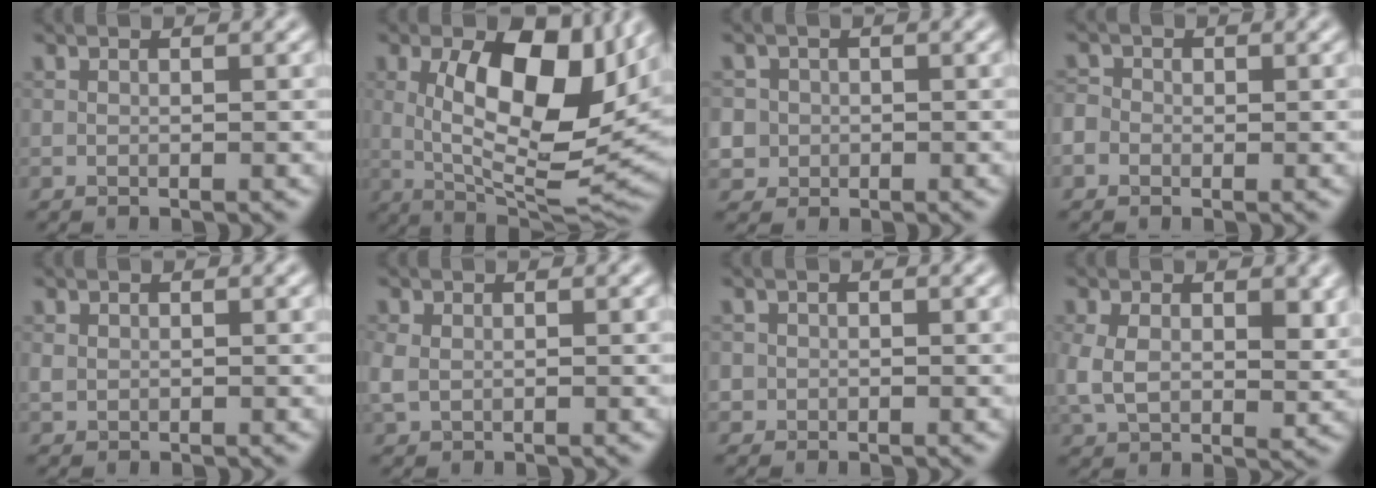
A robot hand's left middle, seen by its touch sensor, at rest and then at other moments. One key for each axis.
{"total": 13.0, "fx": 2.2, "fy": 5.5, "fz": 11.6, "tx": -0.188, "ty": -0.007, "tz": 0.036}
{"total": 3.6, "fx": -0.1, "fy": 3.6, "fz": 0.7, "tx": 0.000, "ty": 0.017, "tz": -0.009}
{"total": 2.1, "fx": -0.3, "fy": 1.9, "fz": 0.8, "tx": -0.006, "ty": 0.010, "tz": -0.019}
{"total": 0.8, "fx": 0.1, "fy": 0.7, "fz": 0.3, "tx": -0.006, "ty": -0.001, "tz": 0.003}
{"total": 1.6, "fx": 0.0, "fy": 1.3, "fz": 1.0, "tx": -0.031, "ty": -0.001, "tz": 0.003}
{"total": 1.1, "fx": -0.1, "fy": 1.1, "fz": 0.0, "tx": 0.014, "ty": -0.003, "tz": -0.003}
{"total": 6.8, "fx": 0.7, "fy": 4.4, "fz": 5.1, "tx": -0.112, "ty": -0.013, "tz": 0.017}